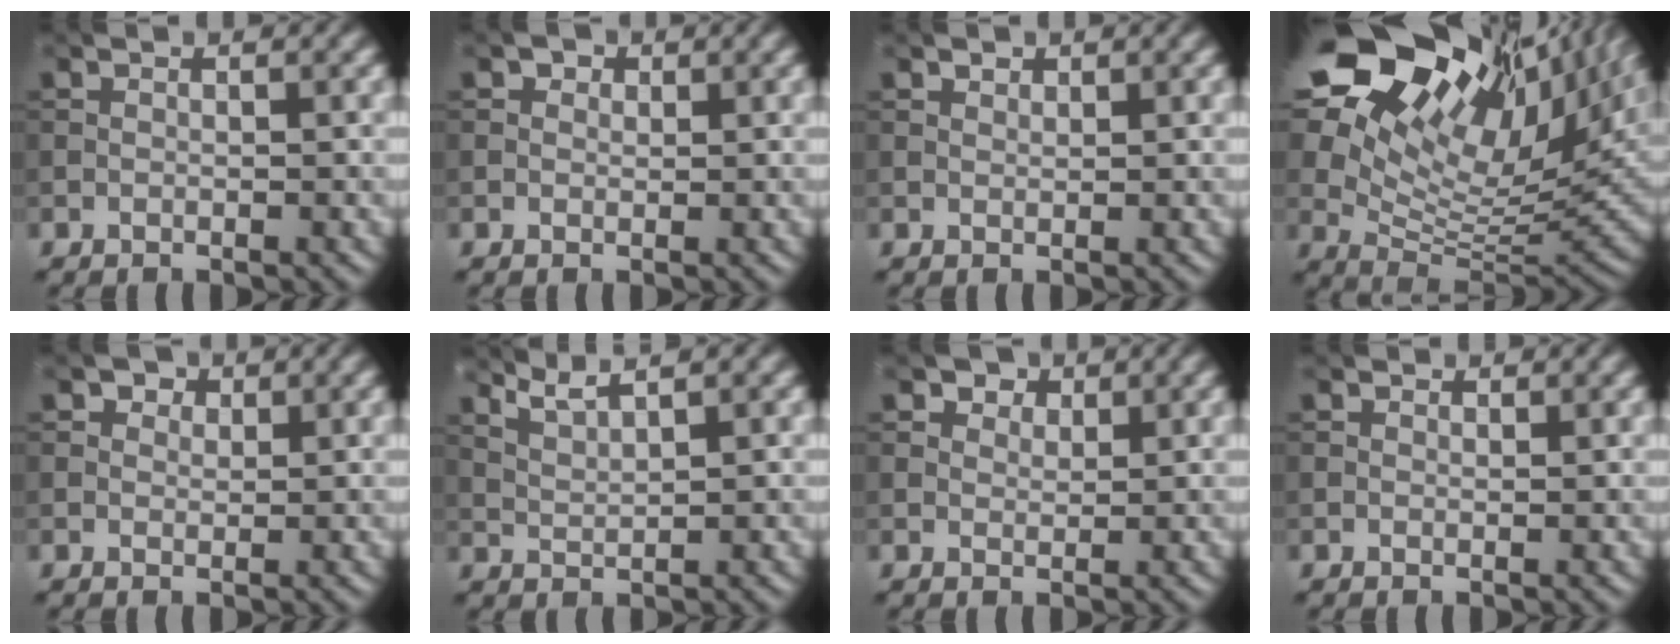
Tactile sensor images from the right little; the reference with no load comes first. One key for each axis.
{"total": 1.3, "fx": 0.8, "fy": 0.9, "fz": 0.6, "tx": -0.009, "ty": -0.001, "tz": 0.004}
{"total": 0.7, "fx": 0.6, "fy": 0.3, "fz": 0.1, "tx": -0.004, "ty": 0.000, "tz": 0.012}
{"total": 21.4, "fx": 11.5, "fy": 10.4, "fz": 14.7, "tx": -0.242, "ty": 0.042, "tz": 0.192}
{"total": 2.0, "fx": 1.2, "fy": 1.3, "fz": 0.8, "tx": -0.010, "ty": -0.004, "tz": 0.013}
{"total": 2.8, "fx": 2.3, "fy": 0.4, "fz": 1.5, "tx": -0.028, "ty": 0.007, "tz": 0.044}
{"total": 2.8, "fx": 2.0, "fy": 1.7, "fz": 1.1, "tx": -0.024, "ty": -0.010, "tz": 0.033}
{"total": 0.6, "fx": 0.5, "fy": 0.3, "fz": 0.1, "tx": 0.001, "ty": -0.002, "tz": 0.007}